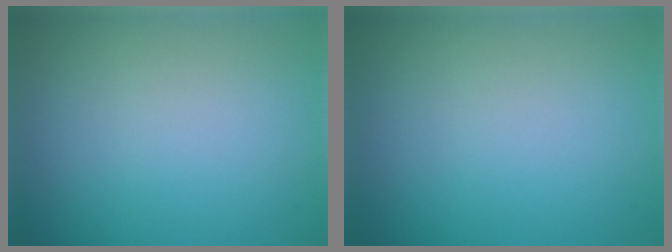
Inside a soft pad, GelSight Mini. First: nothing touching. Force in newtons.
{"total": 0.0}